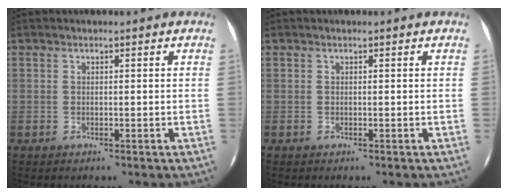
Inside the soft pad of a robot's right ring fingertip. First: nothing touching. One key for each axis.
{"total": 0.0}